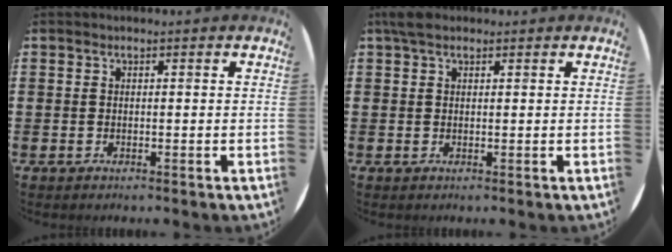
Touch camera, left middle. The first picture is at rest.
{"total": 2.0, "force": [1.4, 0.9, 1.1], "torque": [-0.025, 0.007, 0.024]}